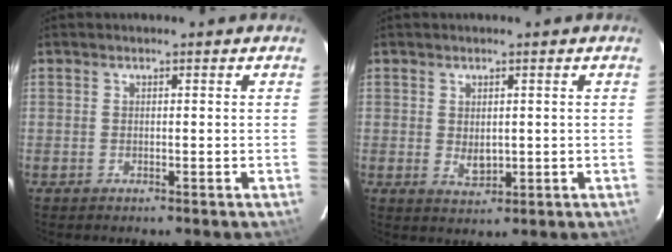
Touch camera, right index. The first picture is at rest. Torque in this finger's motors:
{"motor_torque": [0.28, 0.23, 0.01, 0.01]}